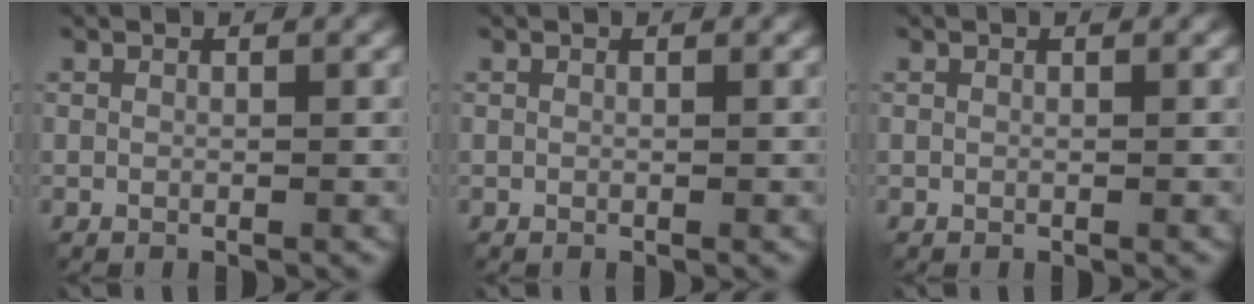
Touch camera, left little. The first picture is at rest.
{"total": 0.0}
{"total": 0.0}